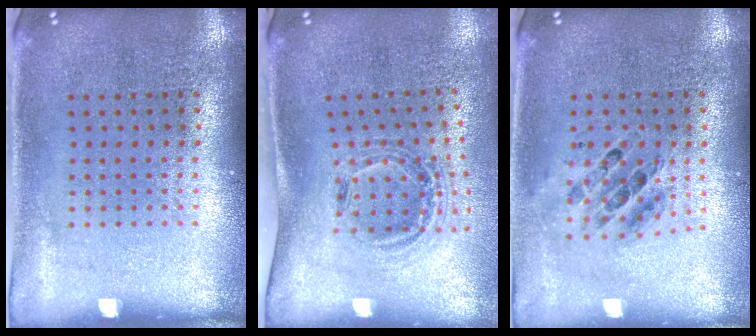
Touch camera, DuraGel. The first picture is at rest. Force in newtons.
{"total": 1.2, "press": 1.0, "slide": 0.5}
{"total": 0.7, "press": 0.7, "slide": 0.2}